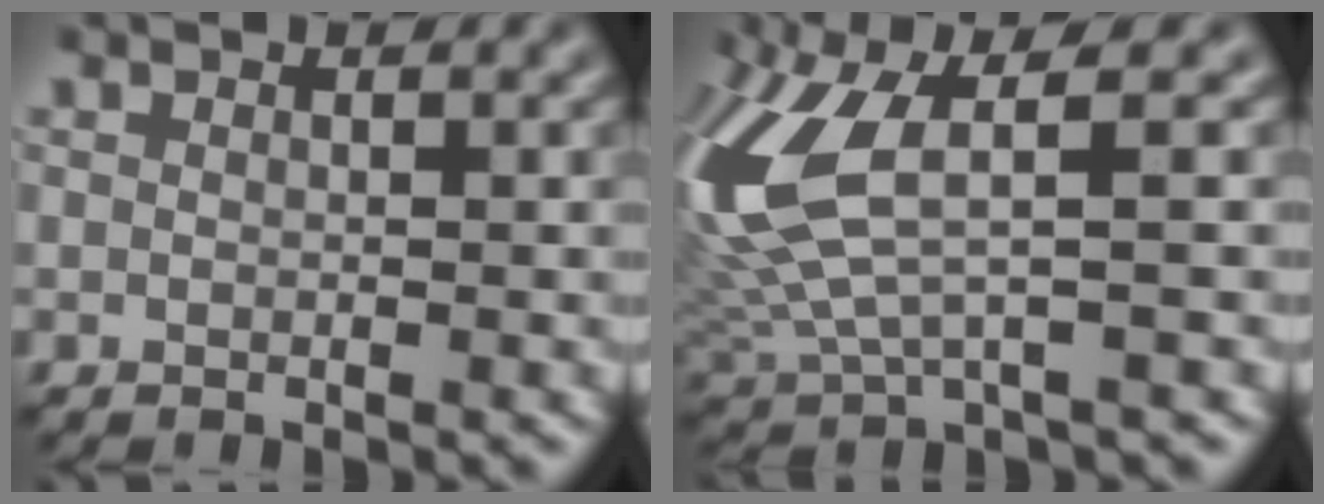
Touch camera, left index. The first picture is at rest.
{"total": 8.0, "force": [1.8, 2.6, 7.4], "torque": [-0.190, 0.004, 0.038]}